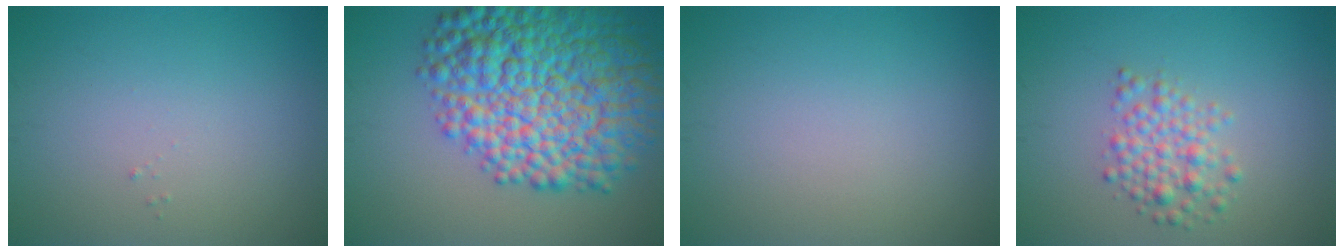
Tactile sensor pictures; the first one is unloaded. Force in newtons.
{"total": 13.4, "press": 13.4, "slide": 0.0}
{"total": 0.0}
{"total": 3.0, "press": 3.0, "slide": 0.2}